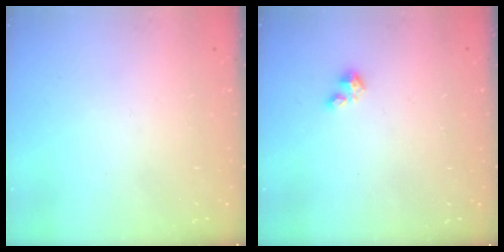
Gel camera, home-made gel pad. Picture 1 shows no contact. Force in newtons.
{"total": 1.3, "press": 1.2, "slide": 0.4}